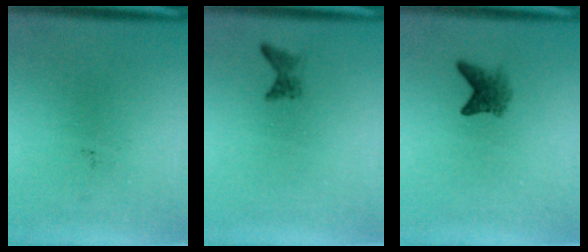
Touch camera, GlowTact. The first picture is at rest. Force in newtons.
{"total": 1.2}
{"total": 2.7}